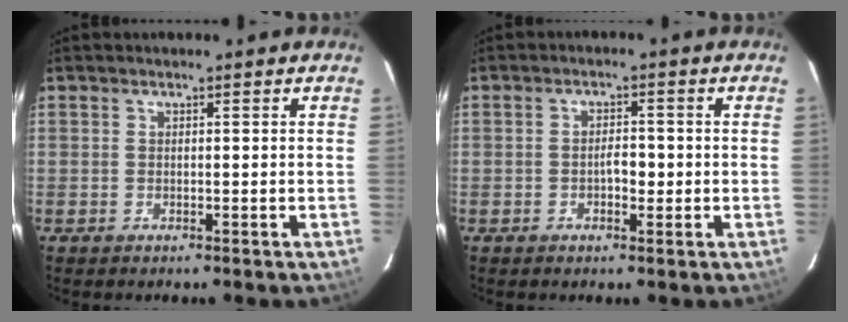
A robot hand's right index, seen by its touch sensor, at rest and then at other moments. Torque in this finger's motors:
{"motor_torque": [0.02, 0.05, 0.04, 0.01]}